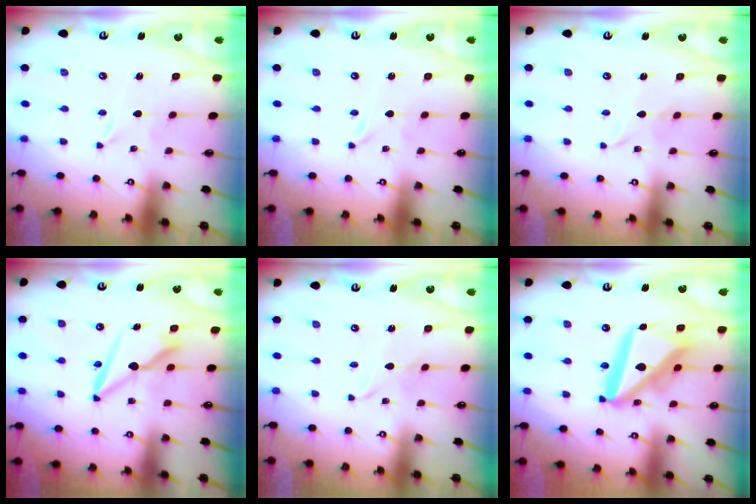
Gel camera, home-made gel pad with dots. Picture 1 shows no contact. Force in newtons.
{"total": 0.0}
{"total": 1.6, "press": 1.5, "slide": 0.2}
{"total": 8.5, "press": 8.4, "slide": 1.2}
{"total": 2.3, "press": 2.3, "slide": 0.2}
{"total": 21.0, "press": 20.8, "slide": 2.5}